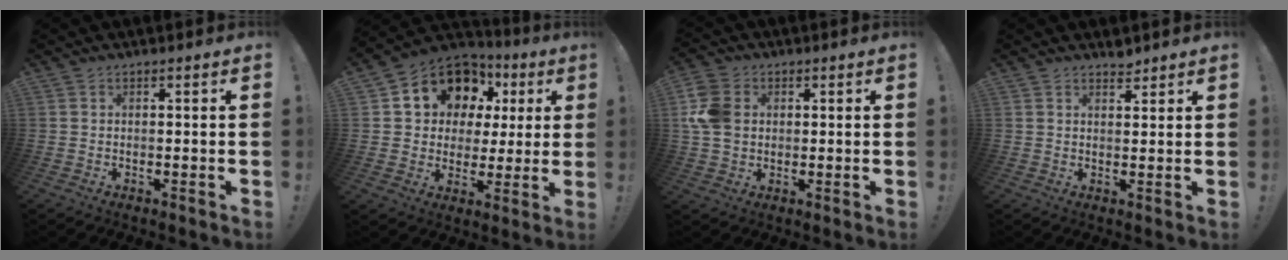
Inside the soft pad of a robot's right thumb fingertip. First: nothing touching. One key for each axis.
{"total": 12.5, "fx": 6.3, "fy": 9.5, "fz": 5.1, "tx": -0.084, "ty": -0.040, "tz": 0.127}
{"total": 10.5, "fx": 1.2, "fy": 8.5, "fz": 6.2, "tx": -0.132, "ty": 0.005, "tz": 0.026}
{"total": 2.5, "fx": 2.3, "fy": 0.5, "fz": 0.6, "tx": 0.013, "ty": -0.021, "tz": 0.038}